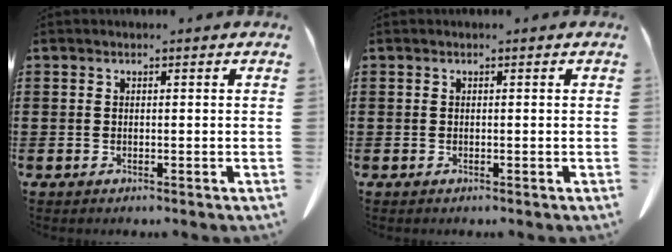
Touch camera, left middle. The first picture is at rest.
{"total": 0.0}